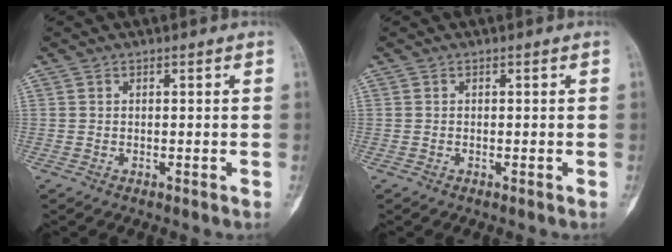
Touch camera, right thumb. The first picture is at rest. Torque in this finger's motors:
{"motor_torque": [-0.92, -0.06, -0.12, 0.14, -0.02]}